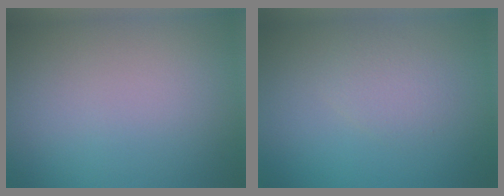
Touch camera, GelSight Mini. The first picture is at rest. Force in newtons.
{"total": 1.6, "press": 1.6, "slide": 0.1}